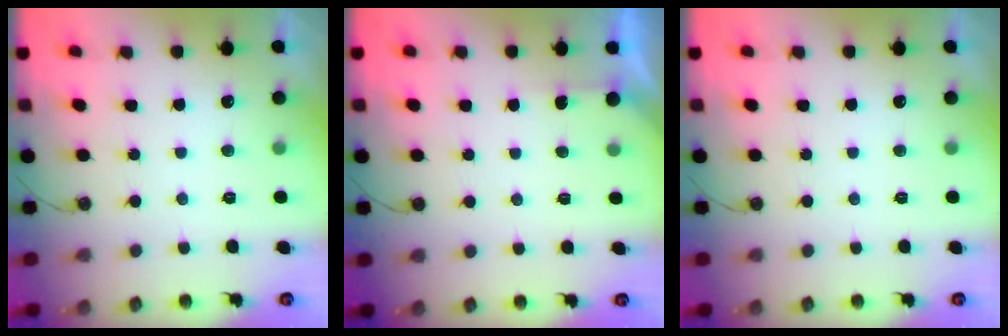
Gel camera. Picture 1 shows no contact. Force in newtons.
{"total": 2.3, "press": 2.2, "slide": 0.3}
{"total": 0.0}